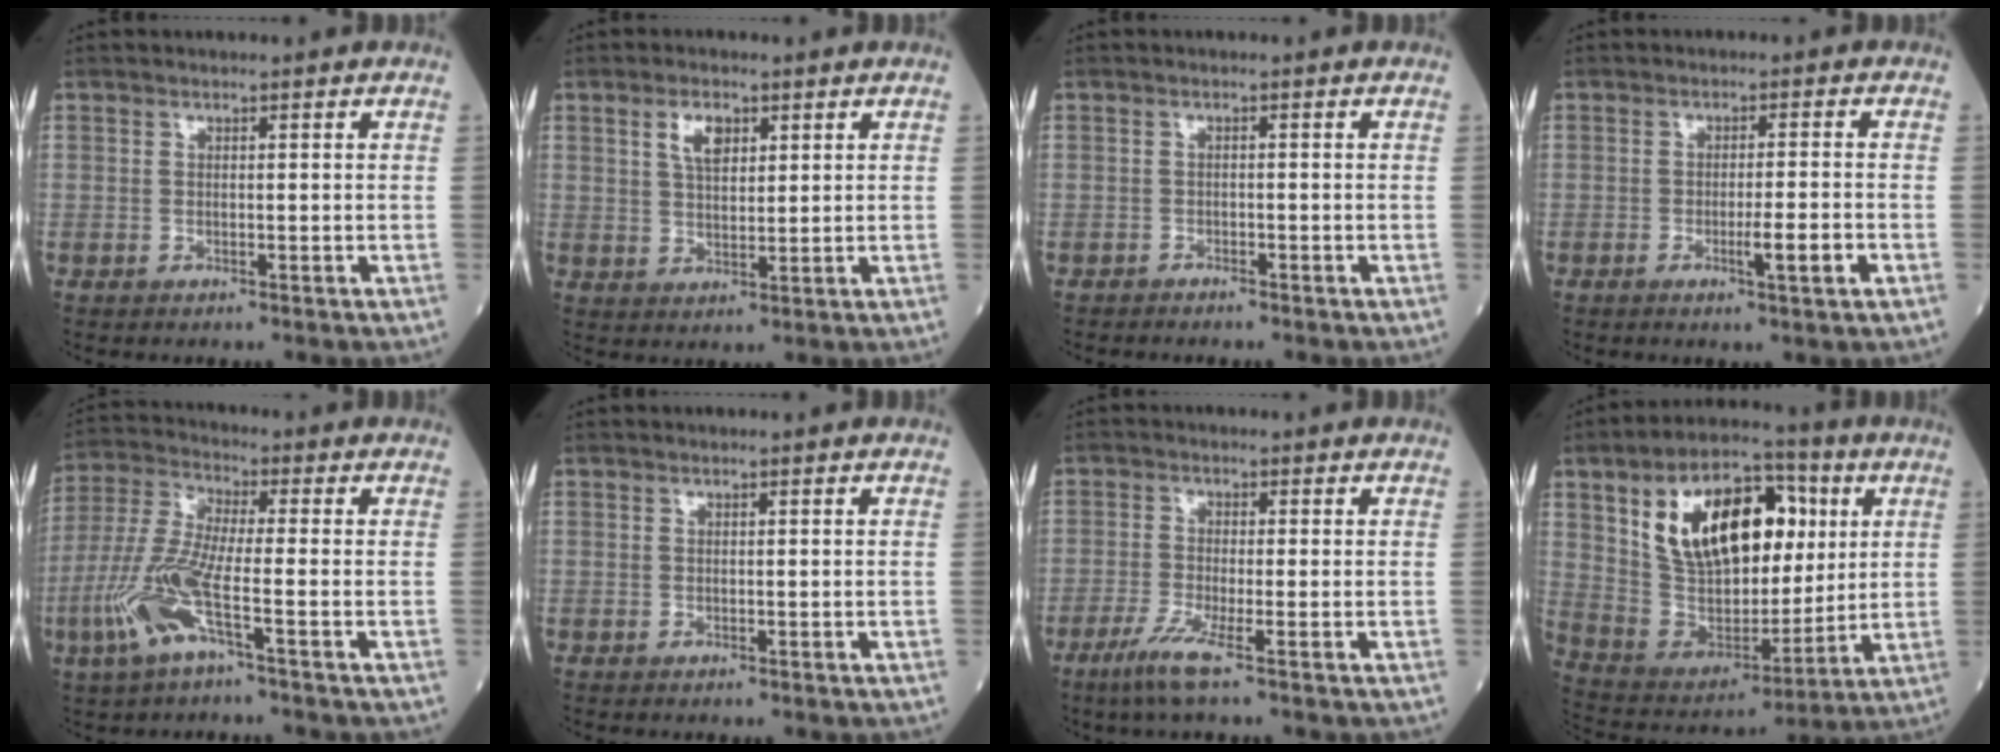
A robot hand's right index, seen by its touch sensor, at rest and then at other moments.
{"total": 4.5, "force": [2.1, 2.1, 3.4], "torque": [-0.064, 0.005, 0.040]}
{"total": 1.7, "force": [-1.5, 0.4, 0.6], "torque": [-0.012, -0.001, -0.019]}
{"total": 3.9, "force": [-1.4, -0.2, 3.7], "torque": [-0.051, -0.004, -0.022]}
{"total": 10.1, "force": [-3.8, 1.0, 9.3], "torque": [-0.215, -0.002, -0.083]}
{"total": 0.0}
{"total": 4.8, "force": [-2.8, -0.3, 3.9], "torque": [-0.084, -0.016, -0.061]}
{"total": 21.2, "force": [6.4, 10.7, 17.2], "torque": [-0.311, 0.035, 0.114]}